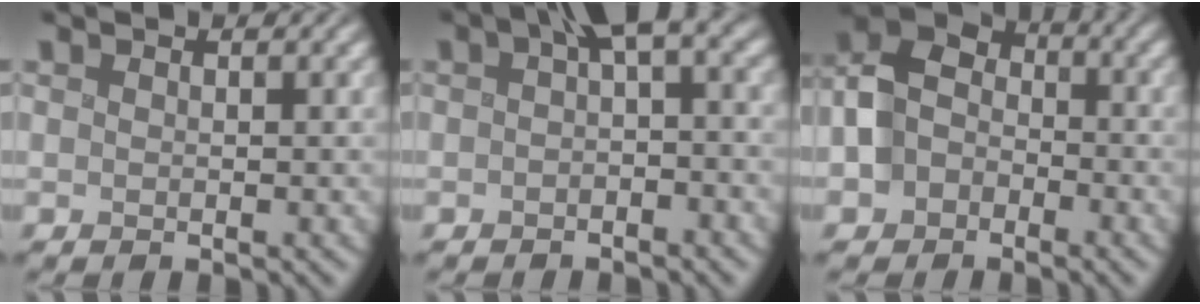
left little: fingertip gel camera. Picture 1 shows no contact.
{"total": 4.5, "force": [0.5, 2.1, 4.0], "torque": [-0.051, 0.016, 0.000]}
{"total": 6.7, "force": [-2.5, 5.2, 3.4], "torque": [-0.064, 0.007, -0.060]}